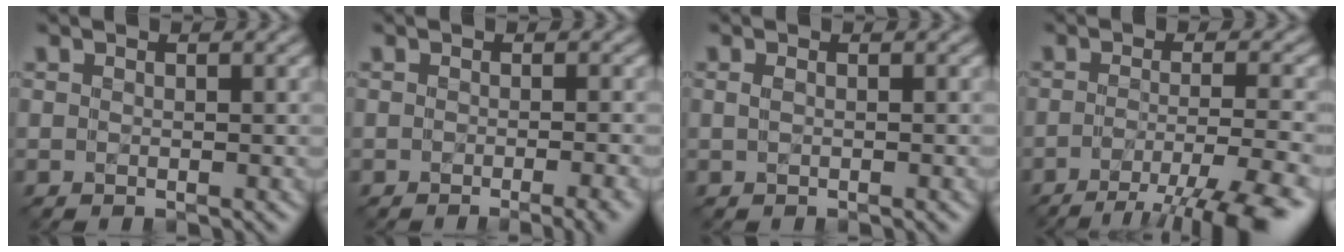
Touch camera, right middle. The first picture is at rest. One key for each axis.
{"total": 3.8, "fx": -1.4, "fy": 1.2, "fz": 3.4, "tx": -0.014, "ty": 0.000, "tz": -0.011}
{"total": 0.6, "fx": -0.1, "fy": 0.2, "fz": 0.5, "tx": -0.010, "ty": 0.003, "tz": -0.003}
{"total": 8.4, "fx": -5.3, "fy": 1.6, "fz": 6.4, "tx": -0.093, "ty": -0.010, "tz": -0.080}